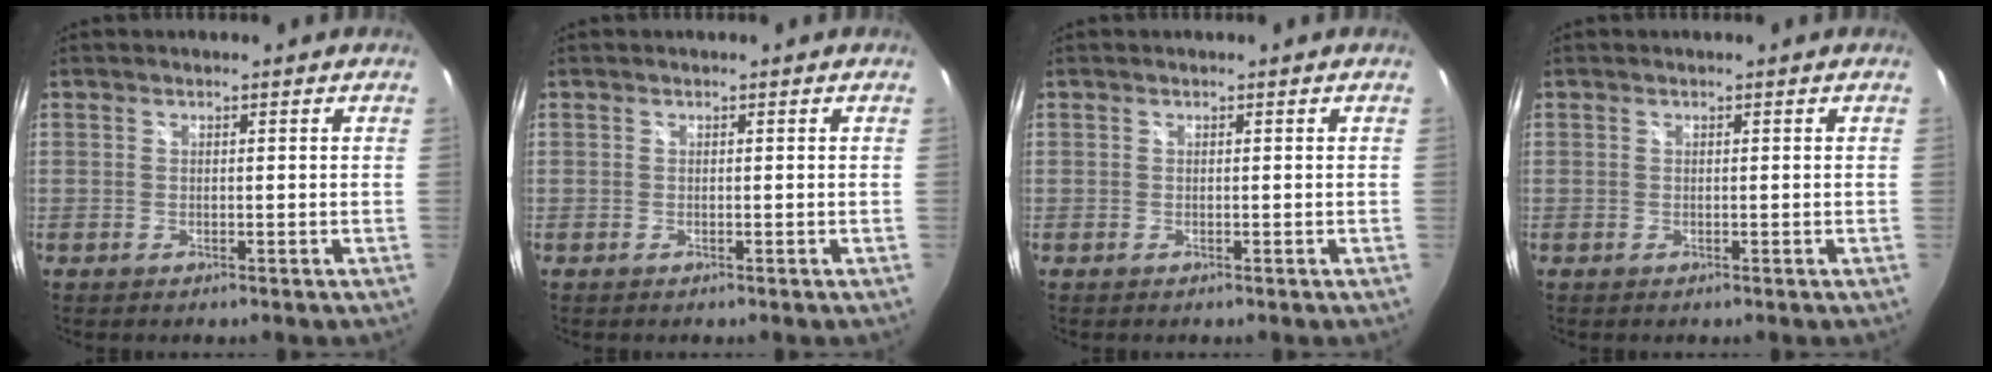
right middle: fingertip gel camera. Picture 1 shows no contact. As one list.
[{"total": 0.0}, {"total": 0.0}, {"total": 0.0}]